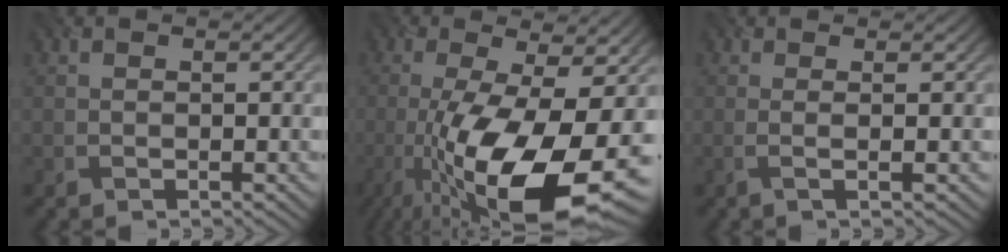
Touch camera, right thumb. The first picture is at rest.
{"total": 18.2, "force": [-6.3, 6.4, 15.9], "torque": [-0.306, -0.031, -0.102]}
{"total": 2.0, "force": [0.0, 0.3, 2.0], "torque": [-0.038, 0.003, -0.011]}